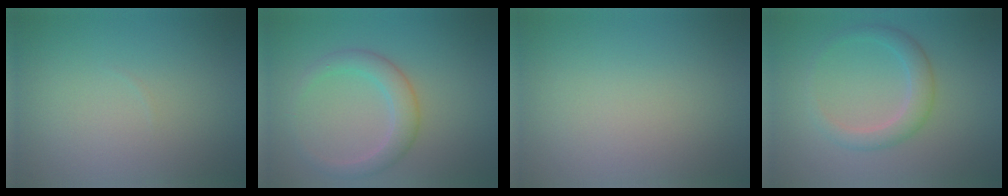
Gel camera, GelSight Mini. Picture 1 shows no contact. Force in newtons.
{"total": 3.1, "press": 3.1, "slide": 0.1}
{"total": 0.0}
{"total": 2.6, "press": 2.6, "slide": 0.1}